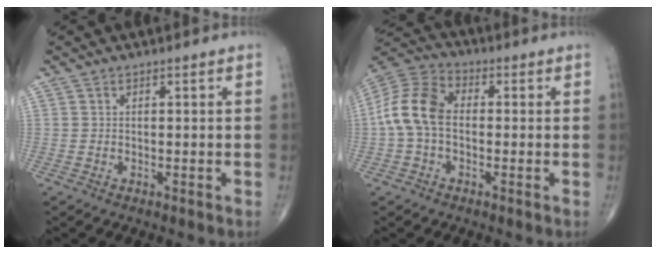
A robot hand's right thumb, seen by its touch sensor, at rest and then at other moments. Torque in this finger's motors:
{"motor_torque": [1.11, 1.98, 1.12, -0.13, 0.13]}